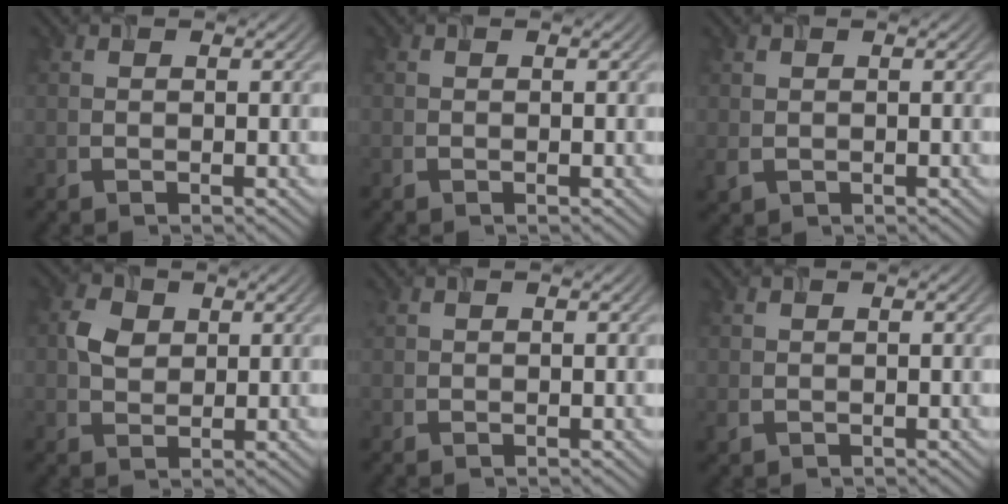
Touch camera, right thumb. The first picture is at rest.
{"total": 0.0}
{"total": 1.4, "force": [0.1, 1.2, 0.7], "torque": [-0.020, -0.003, 0.006]}
{"total": 3.3, "force": [0.9, 2.5, 2.0], "torque": [-0.045, 0.003, 0.013]}
{"total": 0.7, "force": [0.6, 0.4, 0.2], "torque": [-0.005, 0.003, 0.013]}
{"total": 0.8, "force": [0.2, 0.7, 0.4], "torque": [-0.012, -0.001, 0.006]}